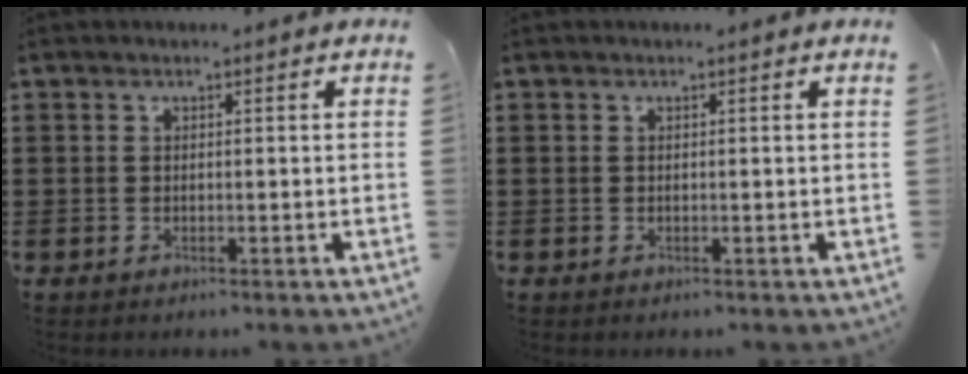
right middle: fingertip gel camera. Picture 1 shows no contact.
{"total": 0.0}